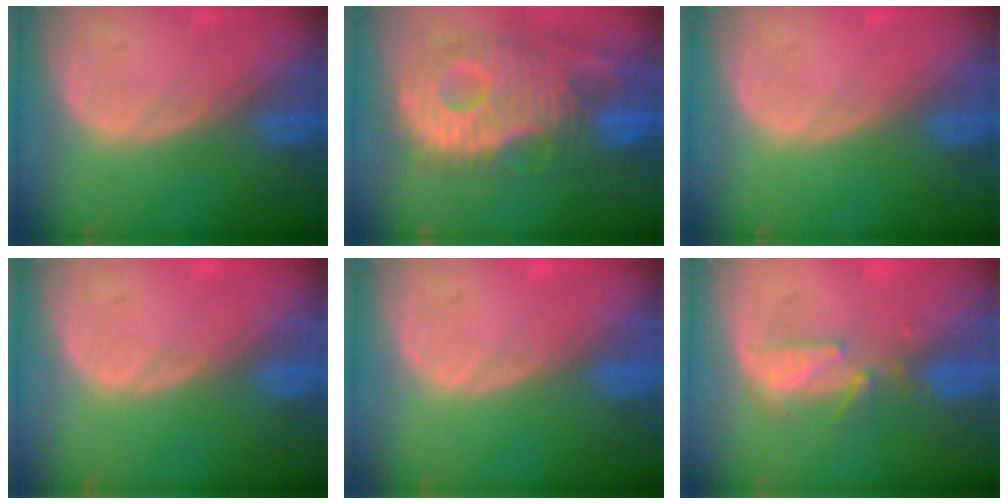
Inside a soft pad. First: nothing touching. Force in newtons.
{"total": 13.0, "press": 11.3, "slide": 6.3}
{"total": 0.0}
{"total": 0.0}
{"total": 0.0}
{"total": 3.6, "press": 3.5, "slide": 0.5}